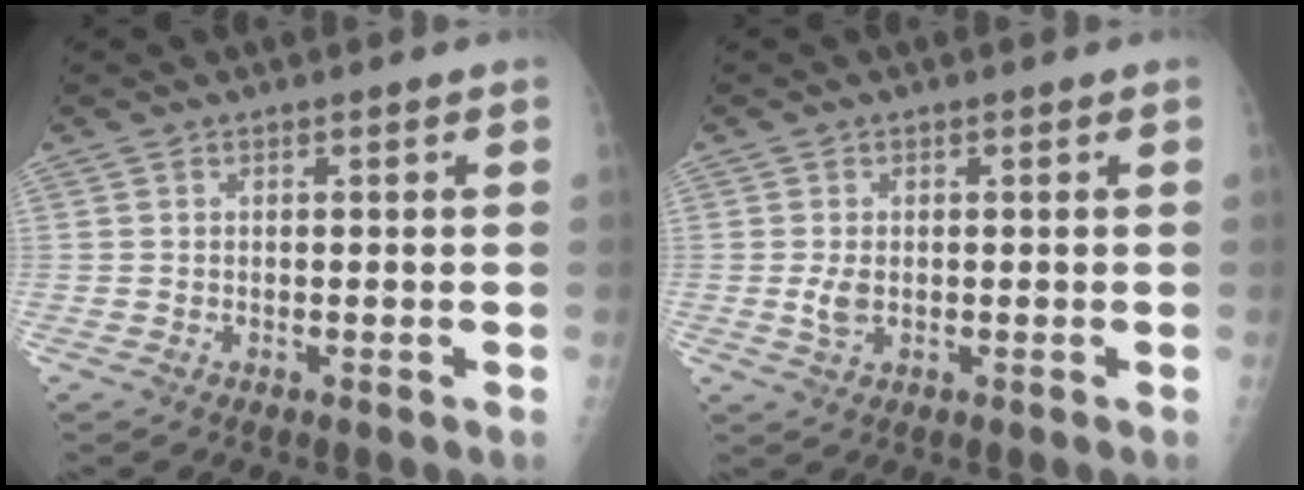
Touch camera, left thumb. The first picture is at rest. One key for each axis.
{"total": 2.8, "fx": -0.1, "fy": 1.7, "fz": 2.2, "tx": -0.043, "ty": -0.005, "tz": -0.001}